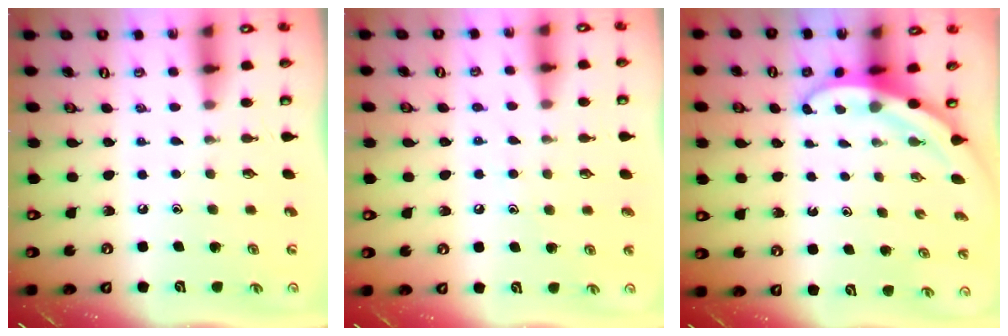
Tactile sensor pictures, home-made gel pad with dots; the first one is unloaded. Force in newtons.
{"total": 6.0, "press": 5.9, "slide": 0.6}
{"total": 3.3, "press": 3.3, "slide": 0.1}